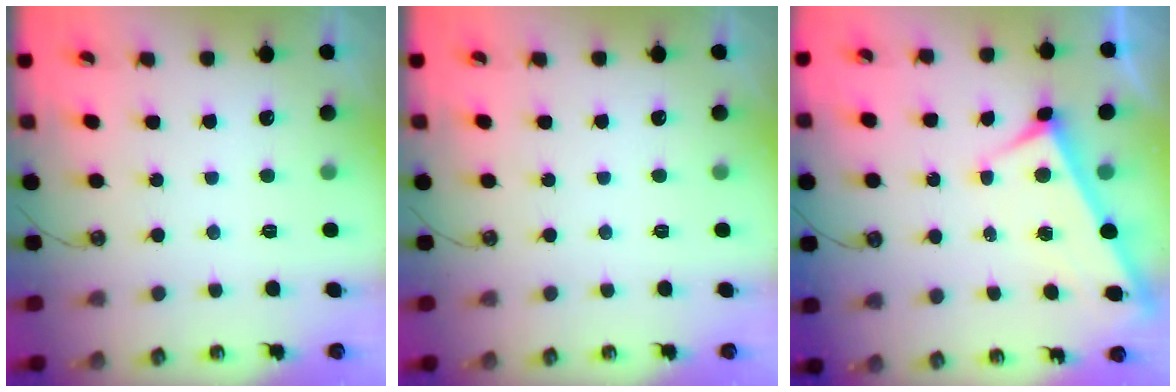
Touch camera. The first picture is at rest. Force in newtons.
{"total": 0.0}
{"total": 3.9, "press": 3.9, "slide": 0.2}